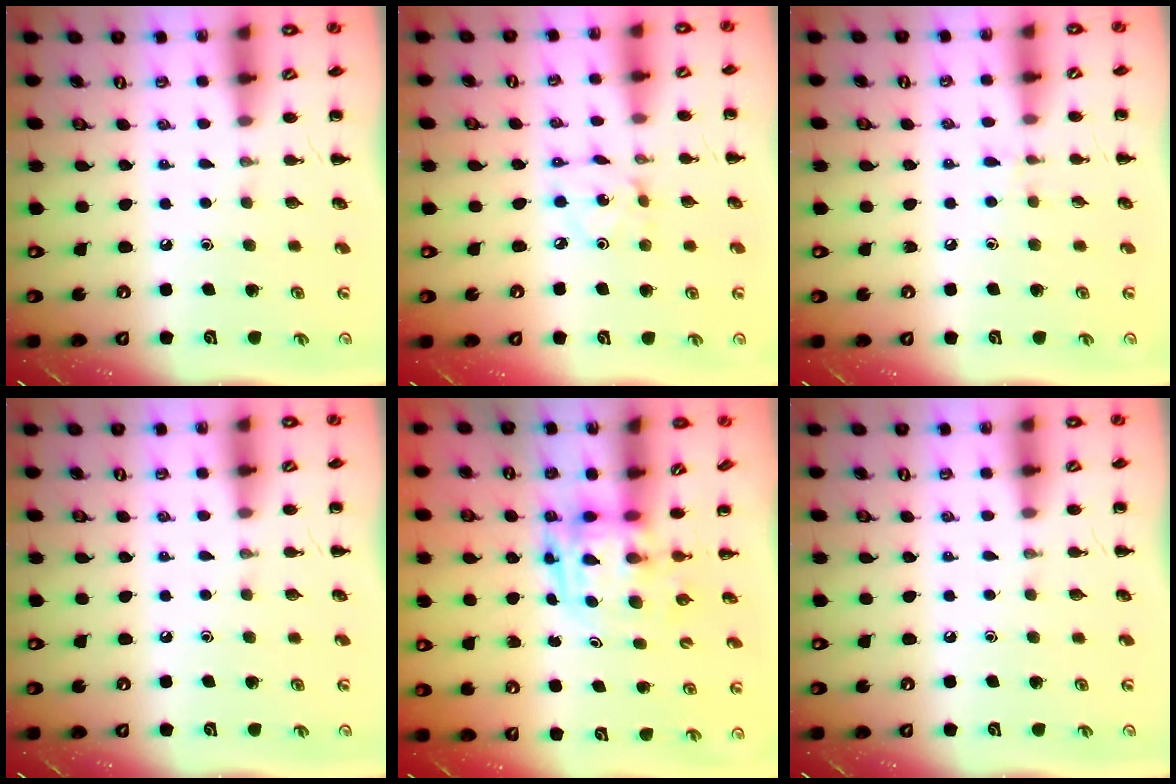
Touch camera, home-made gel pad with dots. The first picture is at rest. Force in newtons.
{"total": 2.2, "press": 2.1, "slide": 0.5}
{"total": 5.6, "press": 5.3, "slide": 2.0}
{"total": 0.0}
{"total": 3.9, "press": 3.8, "slide": 0.7}
{"total": 0.0}